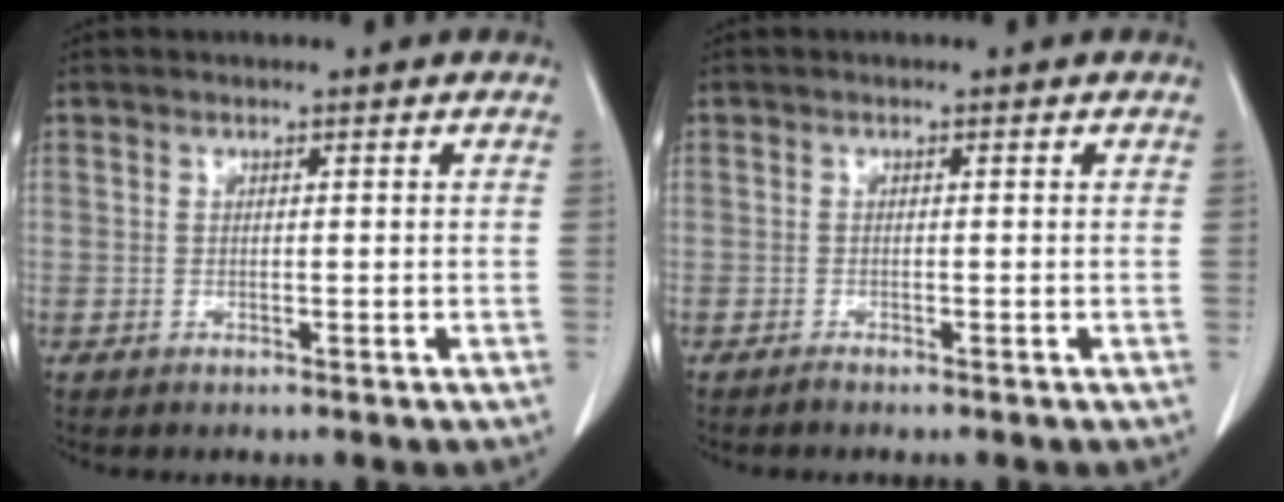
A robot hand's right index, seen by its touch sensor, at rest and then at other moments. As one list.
[{"total": 0.6, "force": [-0.5, -0.1, 0.2], "torque": [-0.003, 0.000, -0.011]}]